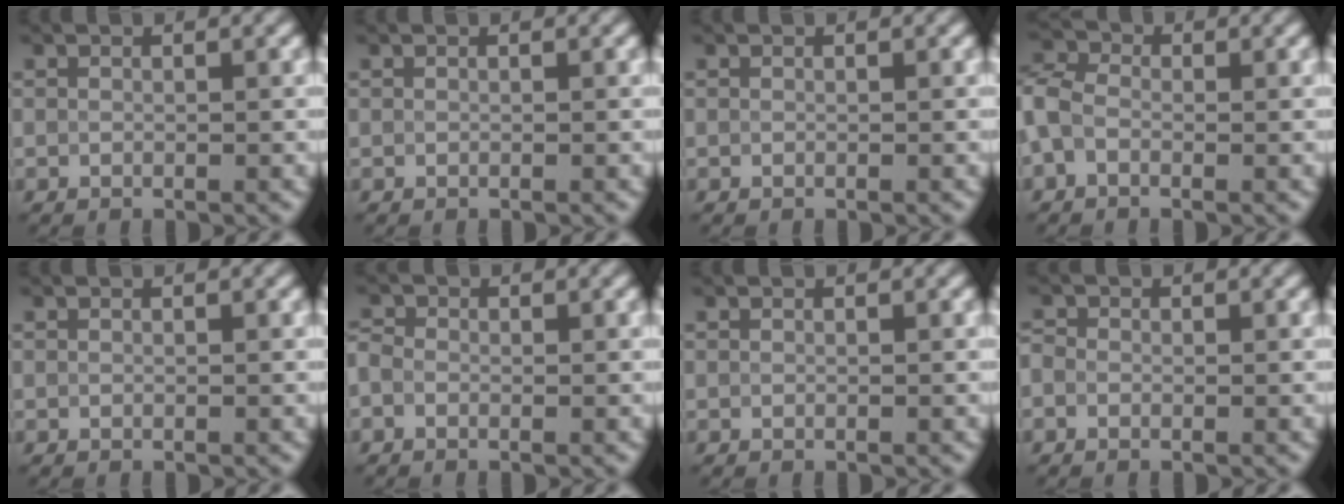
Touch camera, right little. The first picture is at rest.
{"total": 0.0}
{"total": 0.0}
{"total": 3.2, "force": [-0.8, 2.2, 2.1], "torque": [-0.039, 0.013, -0.032]}
{"total": 0.0}
{"total": 0.9, "force": [-0.5, 0.7, 0.4], "torque": [-0.003, 0.002, -0.018]}
{"total": 0.0}
{"total": 0.6, "force": [-0.4, 0.4, 0.2], "torque": [-0.002, 0.001, -0.010]}